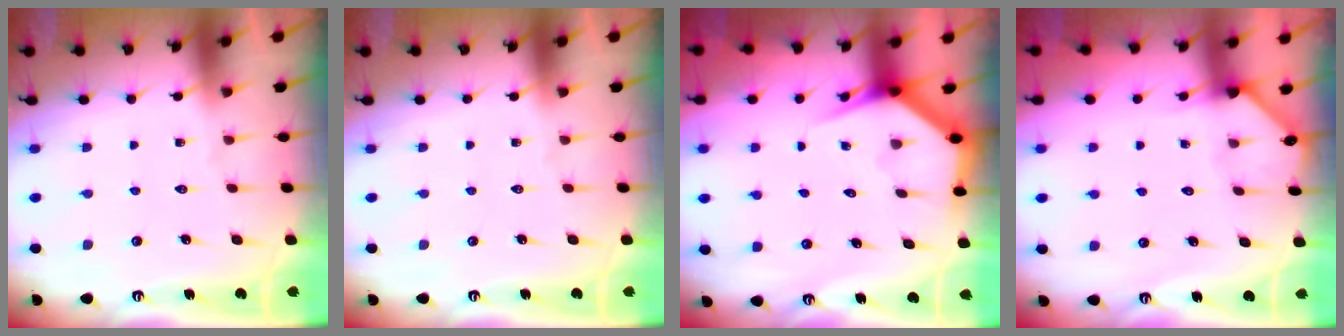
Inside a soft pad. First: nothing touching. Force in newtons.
{"total": 0.0}
{"total": 3.9, "press": 3.8, "slide": 0.2}
{"total": 2.0, "press": 2.0, "slide": 0.1}